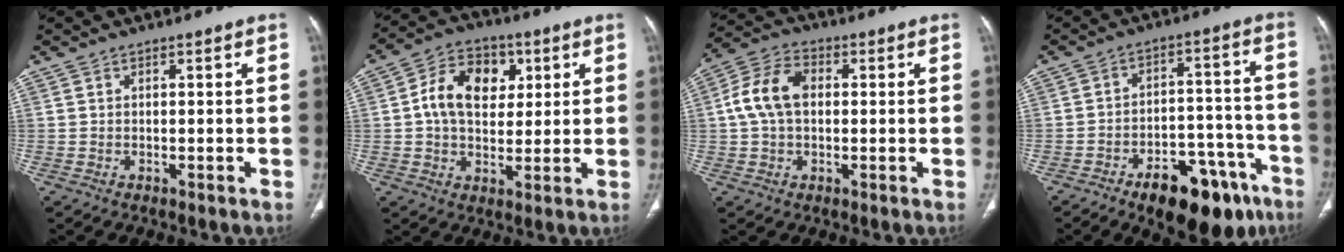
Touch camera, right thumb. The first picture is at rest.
{"total": 12.4, "force": [2.7, 8.8, 8.3], "torque": [-0.113, 0.006, 0.038]}
{"total": 9.8, "force": [0.9, 6.6, 7.2], "torque": [-0.144, 0.026, 0.011]}
{"total": 18.0, "force": [-11.1, 8.2, 11.6], "torque": [-0.106, 0.078, -0.157]}